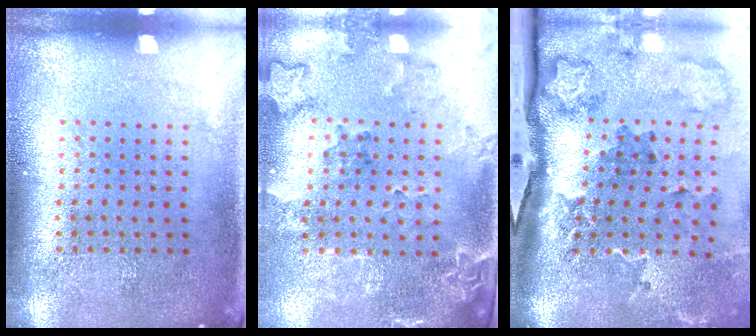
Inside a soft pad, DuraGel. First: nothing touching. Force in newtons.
{"total": 1.9, "press": 1.7, "slide": 0.8}
{"total": 3.4, "press": 2.3, "slide": 2.5}